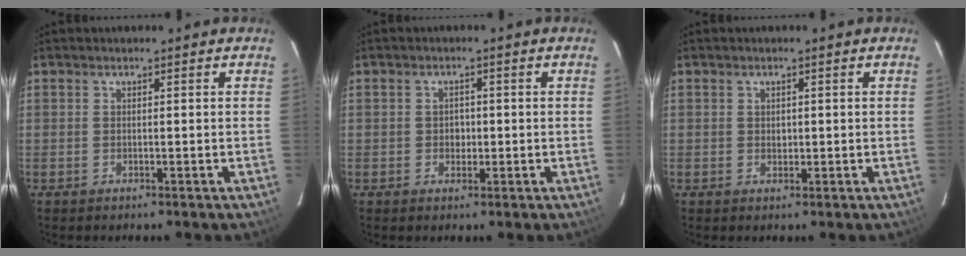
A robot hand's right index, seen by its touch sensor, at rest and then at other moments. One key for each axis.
{"total": 2.0, "fx": -0.2, "fy": 1.8, "fz": 0.7, "tx": -0.010, "ty": 0.005, "tz": -0.003}
{"total": 1.0, "fx": 0.2, "fy": 0.9, "fz": 0.4, "tx": -0.005, "ty": 0.002, "tz": 0.005}